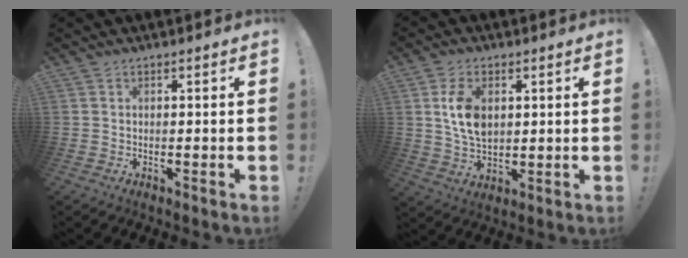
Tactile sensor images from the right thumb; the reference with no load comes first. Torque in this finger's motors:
{"motor_torque": [2.99, 0.68, 1.21, -1.50, 0.08]}